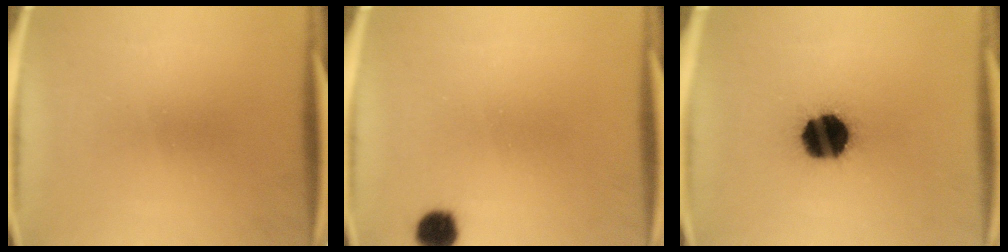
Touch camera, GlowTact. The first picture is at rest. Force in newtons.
{"total": 4.2}
{"total": 18.0}